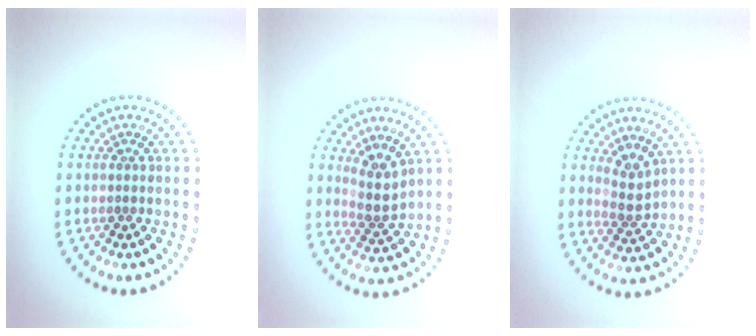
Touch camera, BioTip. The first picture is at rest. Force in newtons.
{"total": 2.5, "press": 1.8, "slide": 1.7}
{"total": 2.1, "press": 1.7, "slide": 1.2}